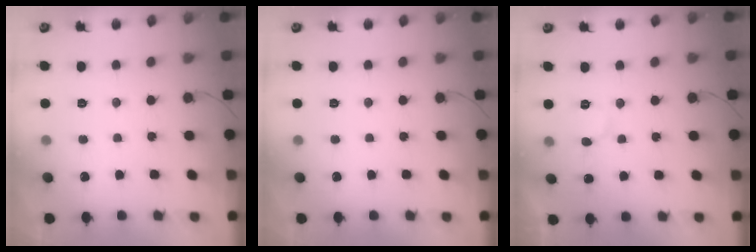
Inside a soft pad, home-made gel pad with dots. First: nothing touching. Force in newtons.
{"total": 0.0}
{"total": 6.6, "press": 6.6, "slide": 0.4}